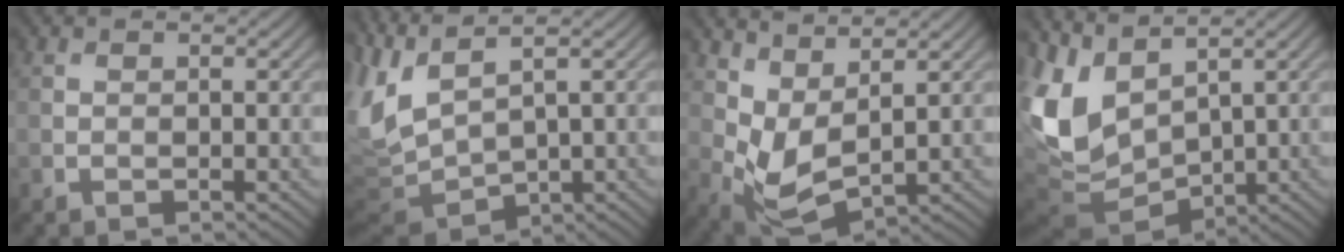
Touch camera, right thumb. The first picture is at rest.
{"total": 7.6, "force": [1.8, 3.0, 6.7], "torque": [-0.186, -0.007, 0.043]}
{"total": 6.3, "force": [2.8, 2.9, 4.9], "torque": [-0.119, -0.001, 0.057]}
{"total": 10.3, "force": [1.8, 6.6, 7.7], "torque": [-0.216, -0.011, 0.040]}